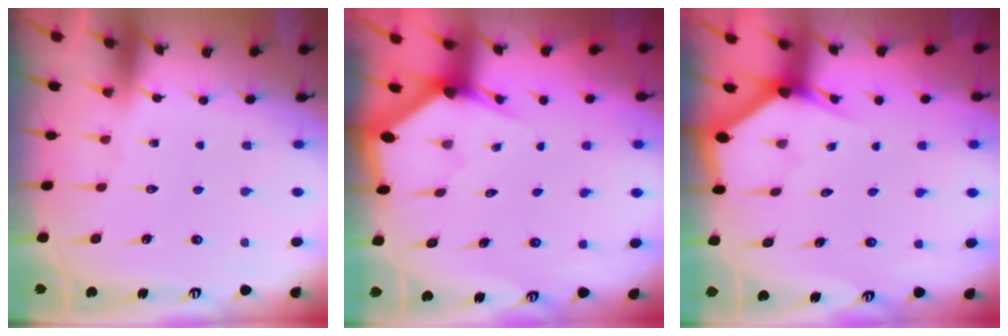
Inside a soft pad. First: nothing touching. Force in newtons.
{"total": 3.0, "press": 3.0, "slide": 0.1}
{"total": 2.9, "press": 2.9, "slide": 0.1}